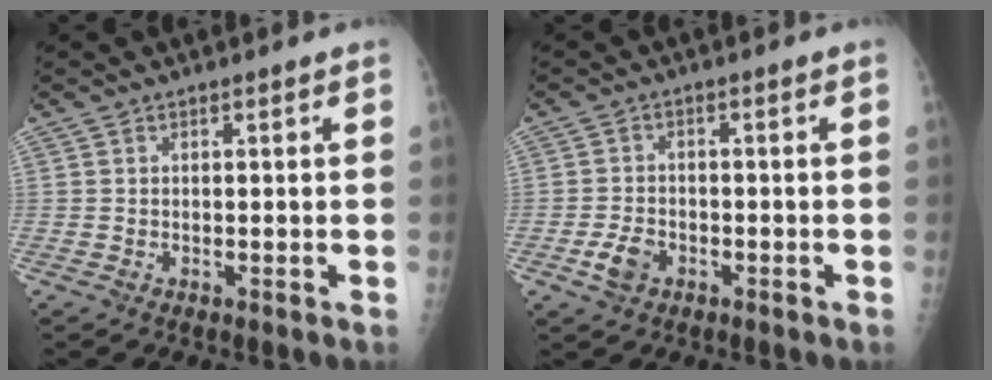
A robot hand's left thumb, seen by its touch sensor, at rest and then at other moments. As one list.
[{"total": 4.2, "force": [-1.9, 2.8, 2.4], "torque": [-0.043, 0.009, -0.033]}]